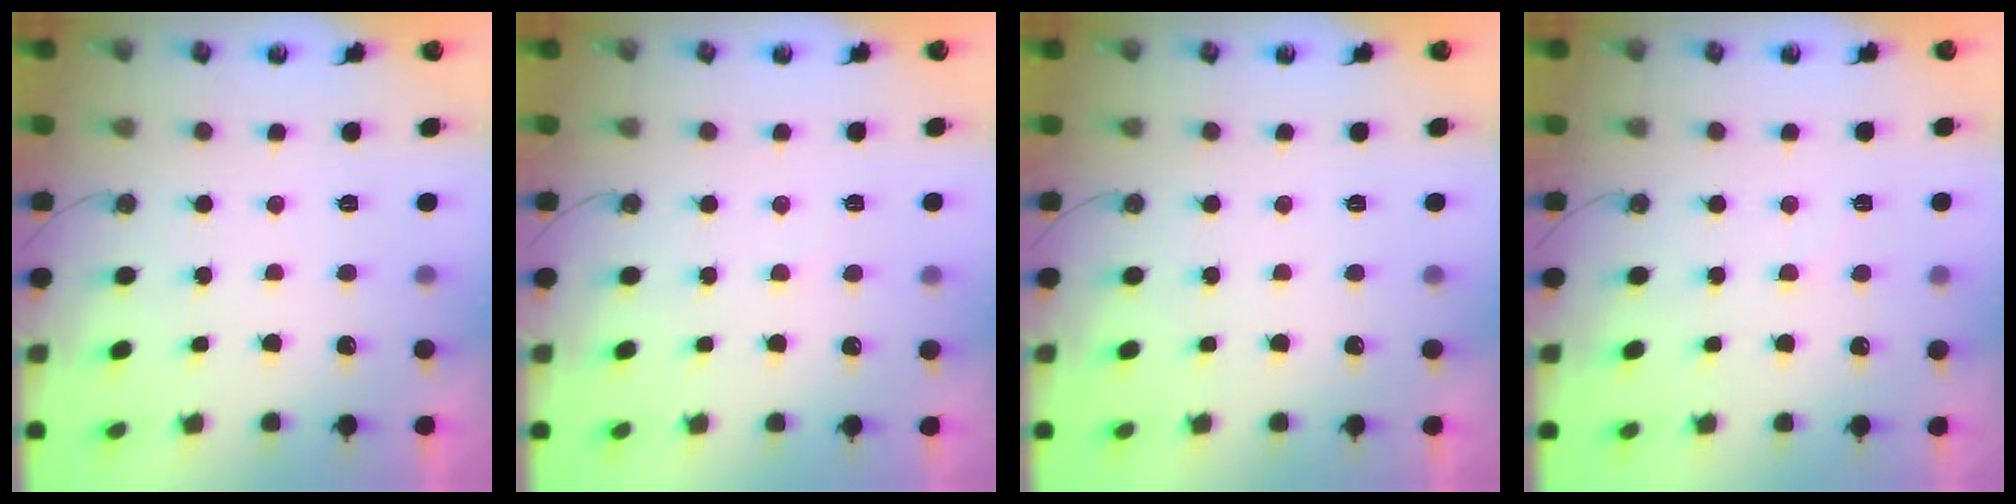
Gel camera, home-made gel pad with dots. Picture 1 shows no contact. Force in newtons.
{"total": 2.0, "press": 2.0, "slide": 0.3}
{"total": 0.0}
{"total": 2.8, "press": 2.8, "slide": 0.4}